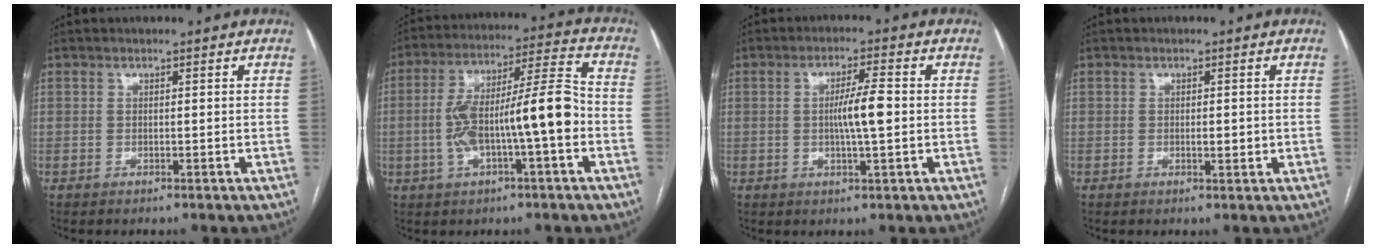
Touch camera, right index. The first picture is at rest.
{"total": 14.0, "force": [-2.6, 1.9, 13.6], "torque": [-0.243, 0.029, -0.040]}
{"total": 5.5, "force": [-0.2, 0.3, 5.5], "torque": [-0.099, 0.003, -0.005]}
{"total": 1.7, "force": [-0.1, 0.6, 1.6], "torque": [-0.024, -0.002, 0.000]}